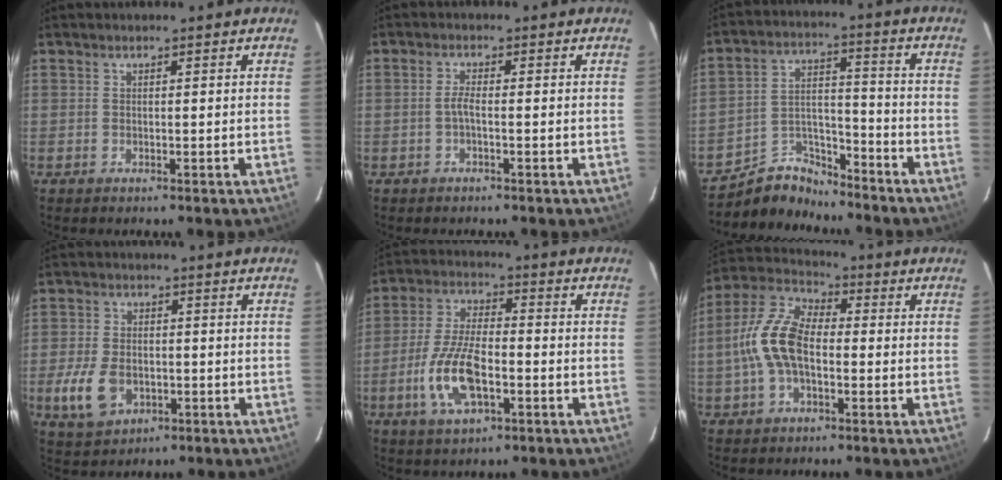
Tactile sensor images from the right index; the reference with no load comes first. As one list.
[{"total": 1.6, "force": [-0.7, 0.1, 1.5], "torque": [-0.031, 0.004, -0.015]}, {"total": 9.0, "force": [-8.2, 3.7, 0.5], "torque": [-0.019, 0.045, -0.148]}, {"total": 9.4, "force": [-3.0, 6.2, 6.4], "torque": [-0.155, -0.008, -0.045]}, {"total": 12.3, "force": [-4.2, 5.0, 10.4], "torque": [-0.219, -0.002, -0.077]}, {"total": 12.1, "force": [-1.7, 6.5, 10.1], "torque": [-0.217, 0.018, -0.037]}]